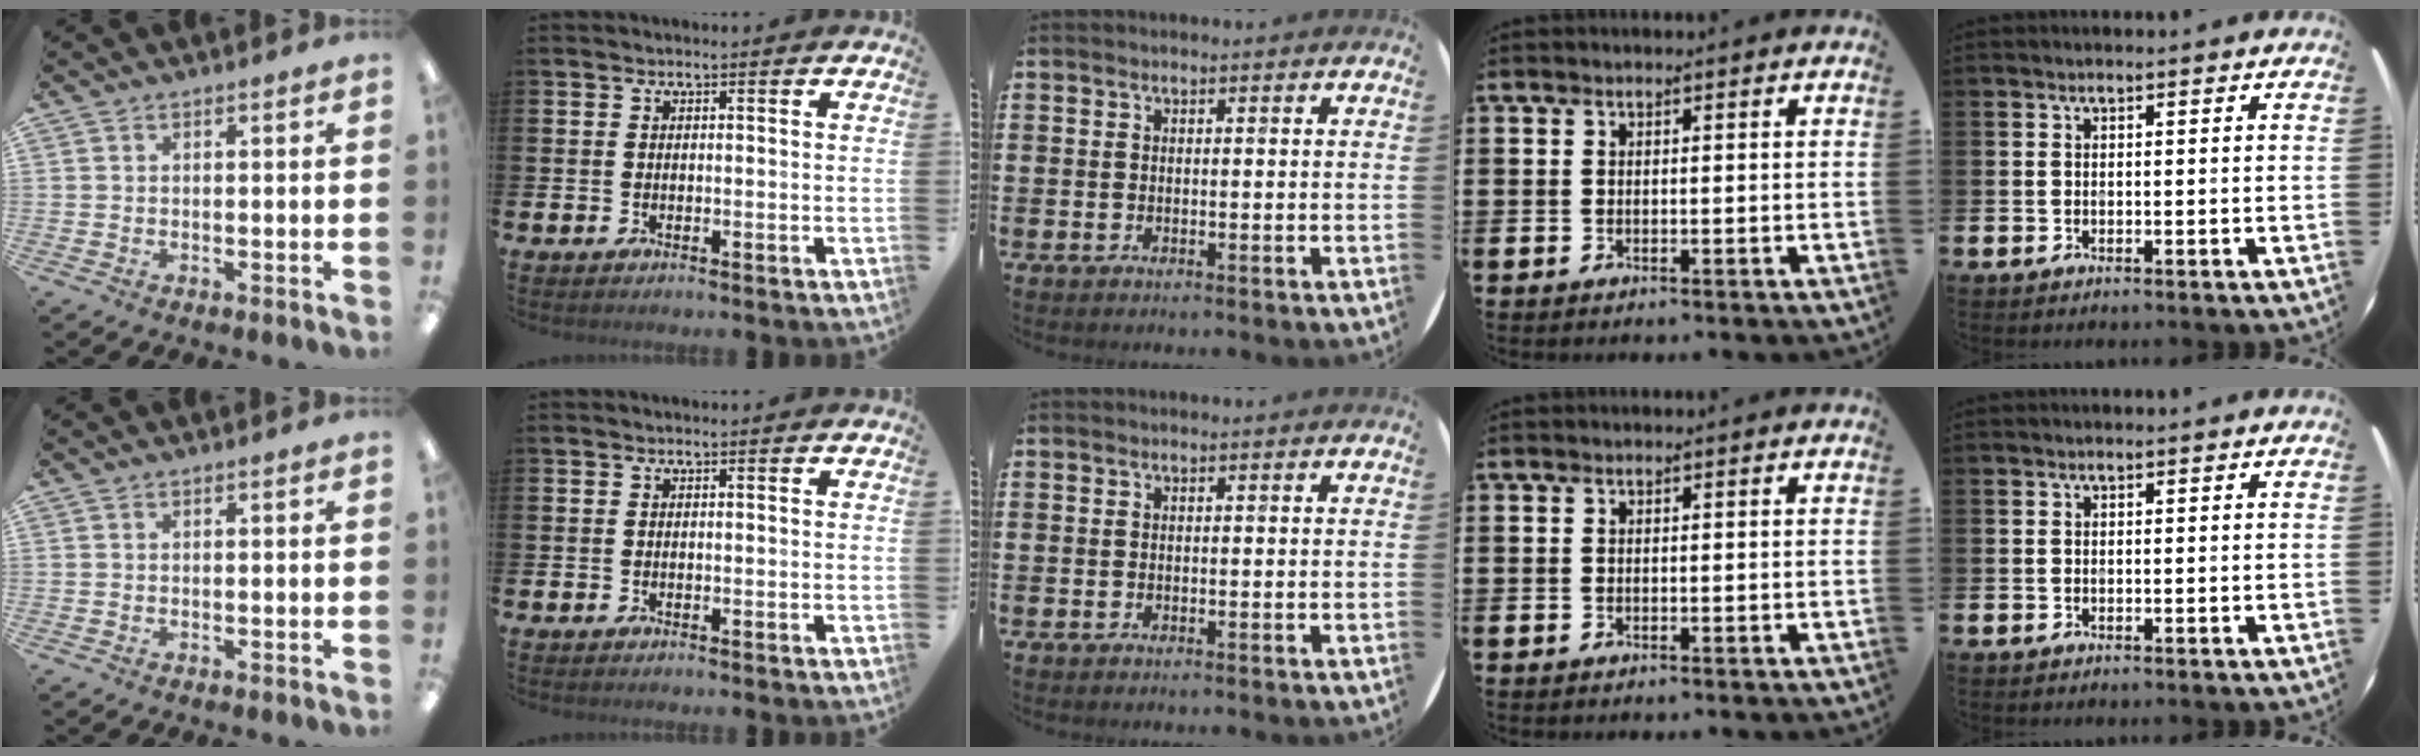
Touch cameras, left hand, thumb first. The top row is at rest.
{}